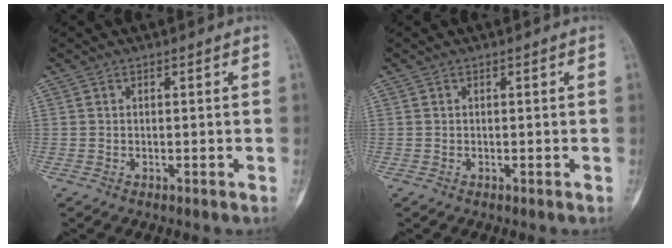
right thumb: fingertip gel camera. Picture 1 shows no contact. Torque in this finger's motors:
{"motor_torque": [-0.09, 0.26, 0.06, 0.06, 0.01]}